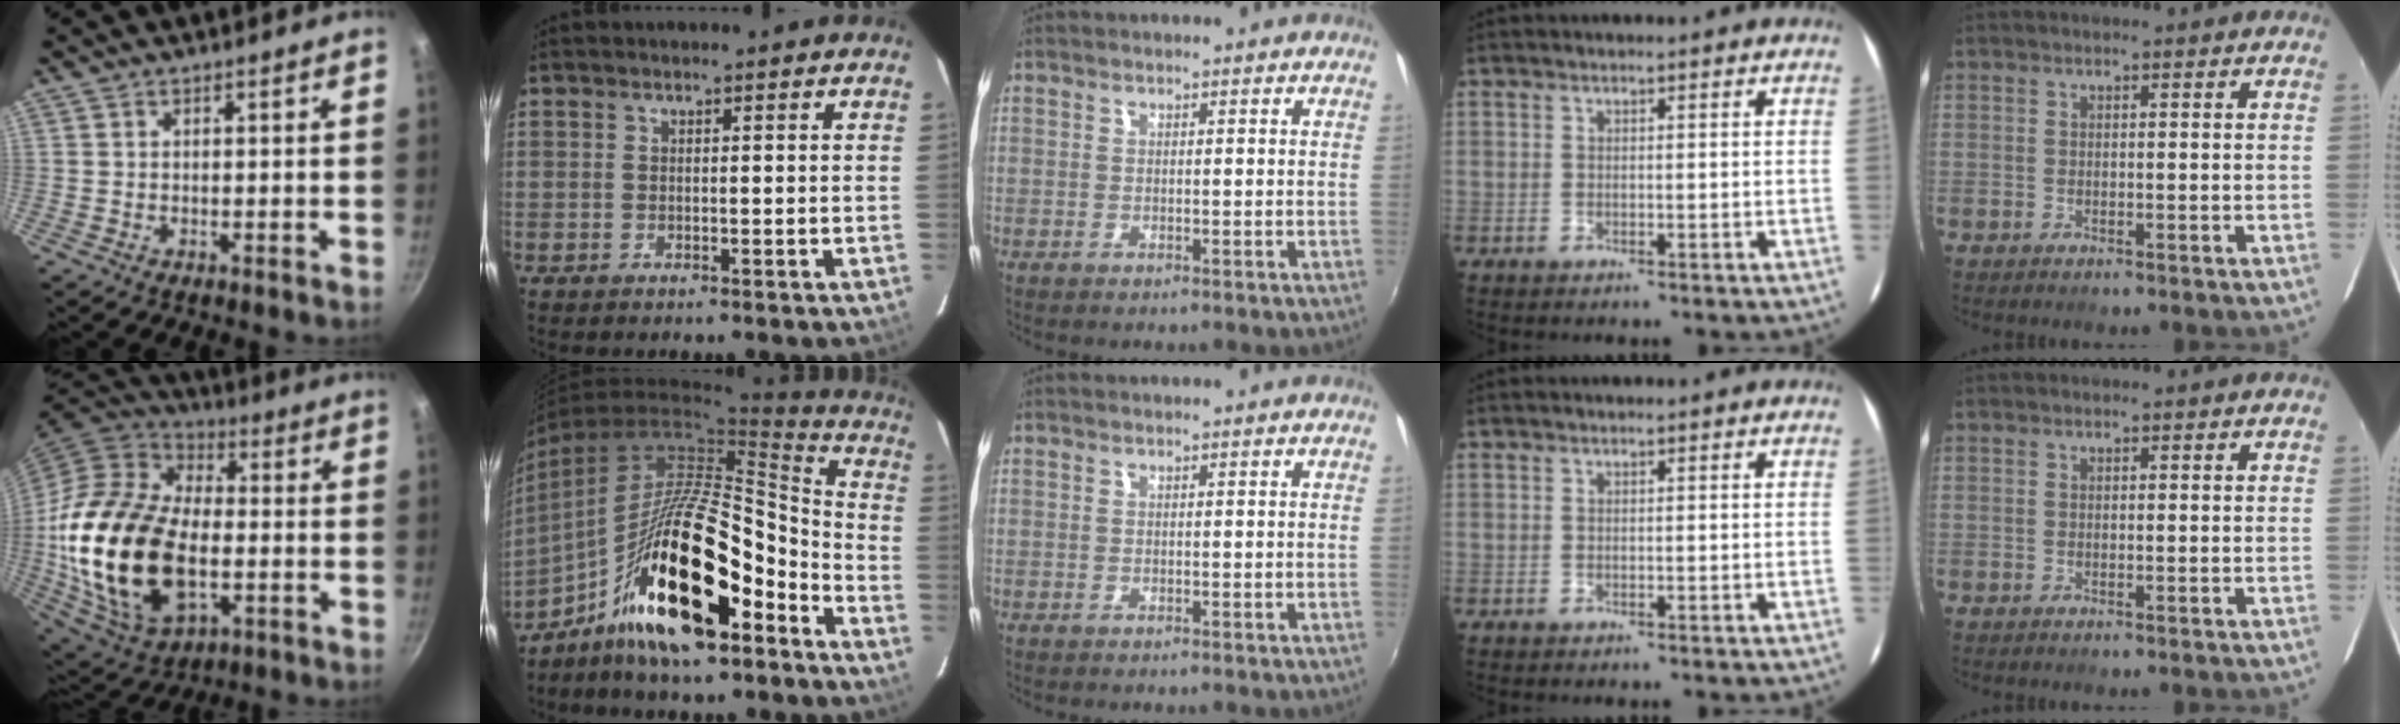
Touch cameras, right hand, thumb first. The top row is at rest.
{"thumb": {"total": 28.4, "force": [-3.5, 17.4, 22.2], "torque": [-0.422, 0.014, -0.055]}, "index": {"total": 23.4, "force": [-12.4, 8.6, 17.8], "torque": [-0.302, 0.002, -0.216]}}